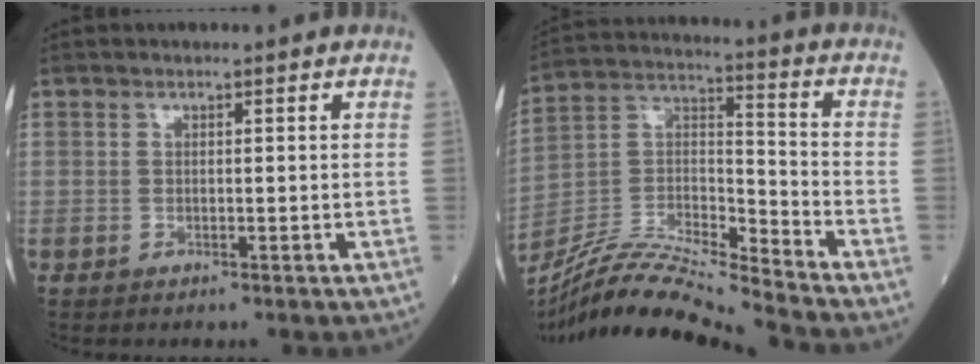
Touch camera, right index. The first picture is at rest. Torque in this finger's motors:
{"motor_torque": [0.07, -0.56, 0.07, 0.03]}